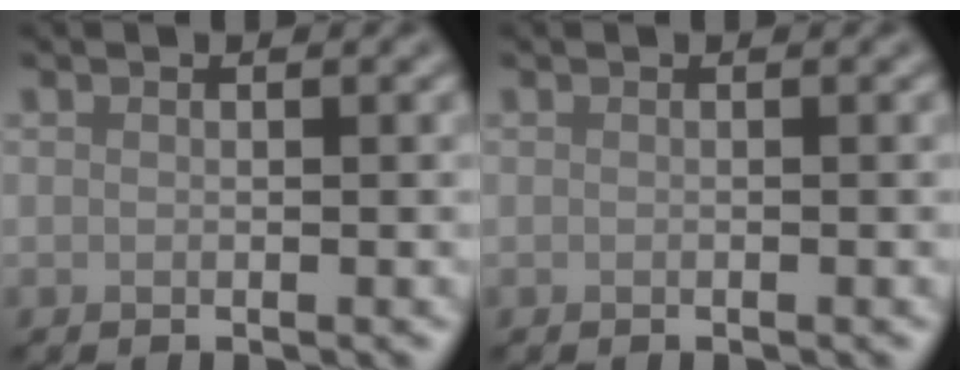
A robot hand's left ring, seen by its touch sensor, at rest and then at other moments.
{"total": 0.0}